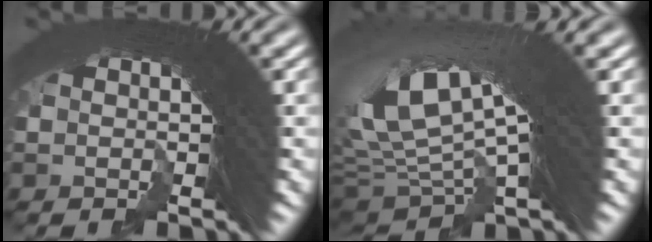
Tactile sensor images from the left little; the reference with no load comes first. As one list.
[{"total": 7.7, "force": [4.1, 3.7, 5.3], "torque": [-0.117, 0.012, 0.073]}]